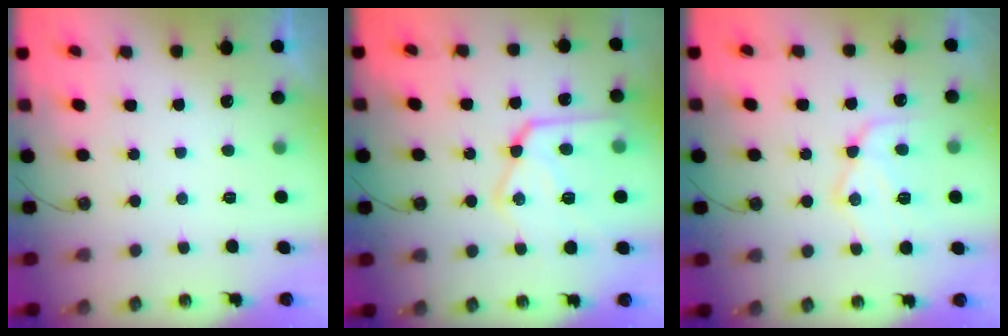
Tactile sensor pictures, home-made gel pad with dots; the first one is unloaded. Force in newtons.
{"total": 18.8, "press": 18.7, "slide": 1.6}
{"total": 13.8, "press": 13.7, "slide": 1.2}